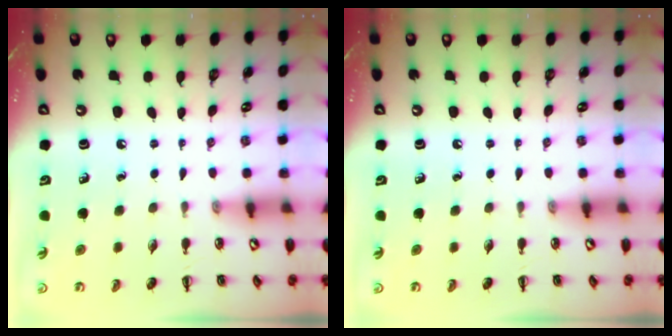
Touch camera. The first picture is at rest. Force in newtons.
{"total": 0.0}